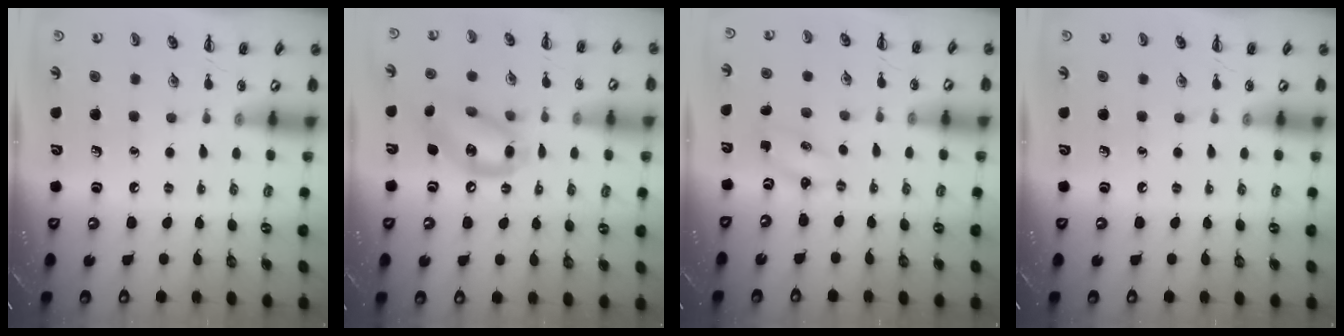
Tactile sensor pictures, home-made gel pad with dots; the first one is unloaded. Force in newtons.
{"total": 14.0, "press": 13.7, "slide": 3.0}
{"total": 2.7, "press": 2.6, "slide": 0.8}
{"total": 0.0}